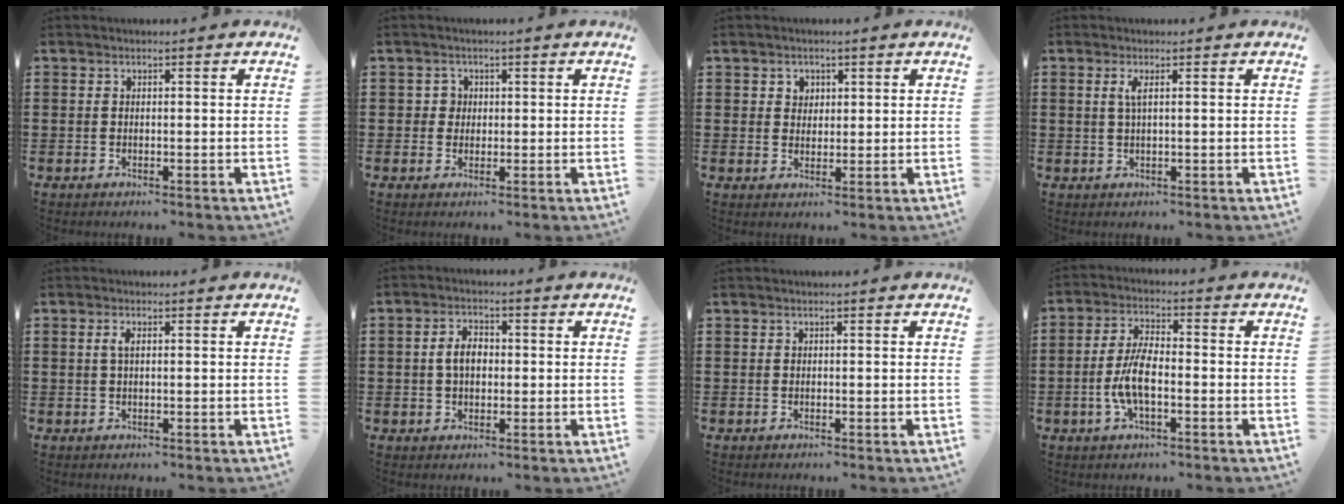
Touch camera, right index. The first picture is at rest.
{"total": 1.7, "force": [0.3, 1.6, 0.6], "torque": [-0.020, 0.007, 0.006]}
{"total": 1.9, "force": [1.0, 1.6, 0.3], "torque": [-0.014, 0.007, 0.018]}
{"total": 1.9, "force": [0.5, 0.0, 1.8], "torque": [-0.046, -0.006, 0.006]}
{"total": 1.6, "force": [0.4, 0.4, 1.5], "torque": [-0.032, 0.002, 0.006]}
{"total": 3.9, "force": [0.1, 2.3, 3.2], "torque": [-0.066, 0.008, 0.002]}
{"total": 0.0}
{"total": 6.3, "force": [-1.5, 2.4, 5.7], "torque": [-0.131, -0.003, -0.036]}